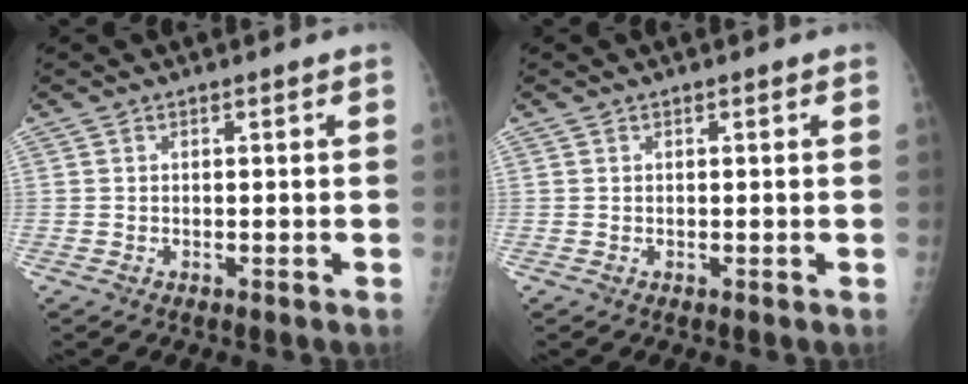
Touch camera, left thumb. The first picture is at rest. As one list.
[{"total": 0.0}]